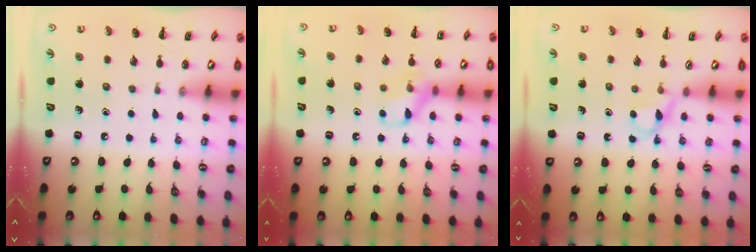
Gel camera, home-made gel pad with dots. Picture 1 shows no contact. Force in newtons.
{"total": 10.5, "press": 10.4, "slide": 1.5}
{"total": 3.5, "press": 3.3, "slide": 1.3}